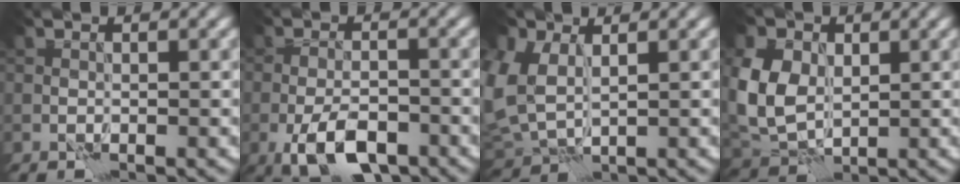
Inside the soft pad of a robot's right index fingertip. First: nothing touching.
{"total": 5.7, "force": [-3.2, 2.4, 4.1], "torque": [-0.072, -0.004, -0.060]}
{"total": 6.6, "force": [1.3, 4.7, 4.5], "torque": [-0.130, -0.011, 0.039]}
{"total": 6.5, "force": [1.5, 4.9, 4.0], "torque": [-0.105, -0.002, 0.023]}